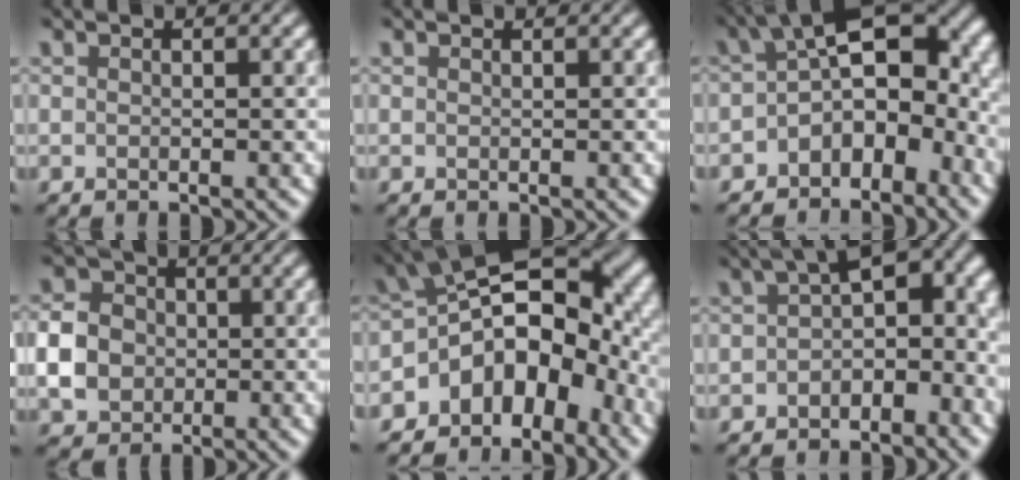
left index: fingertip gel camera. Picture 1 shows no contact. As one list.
[{"total": 0.0}, {"total": 10.1, "force": [-1.6, 6.2, 7.8], "torque": [-0.098, 0.009, -0.034]}, {"total": 4.8, "force": [-0.7, 4.2, 2.3], "torque": [-0.053, 0.004, -0.022]}, {"total": 11.7, "force": [-4.2, 7.0, 8.5], "torque": [-0.112, 0.008, -0.085]}, {"total": 8.8, "force": [-0.3, 5.5, 6.9], "torque": [-0.075, 0.015, -0.017]}]